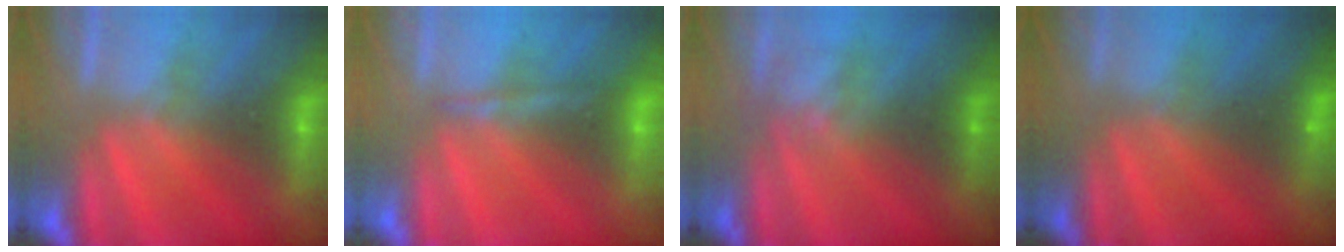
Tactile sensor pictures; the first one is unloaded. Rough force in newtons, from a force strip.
{"total": 1.5}
{"total": 2.4}
{"total": 1.5}